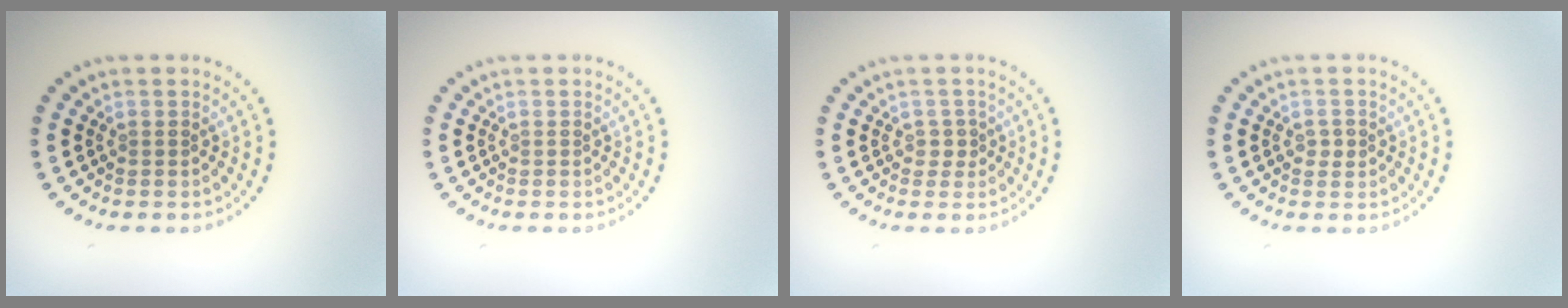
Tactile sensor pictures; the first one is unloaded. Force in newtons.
{"total": 0.0}
{"total": 1.1, "press": 0.9, "slide": 0.6}
{"total": 1.1, "press": 1.0, "slide": 0.2}